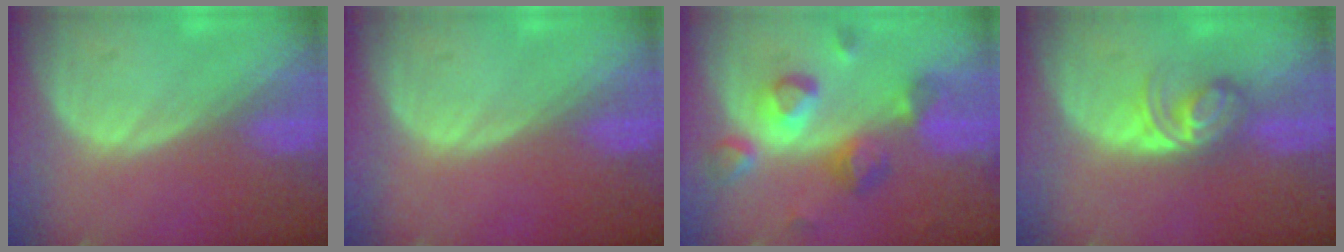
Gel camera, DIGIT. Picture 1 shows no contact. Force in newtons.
{"total": 0.0}
{"total": 8.6, "press": 7.9, "slide": 3.3}
{"total": 5.7, "press": 4.9, "slide": 2.9}